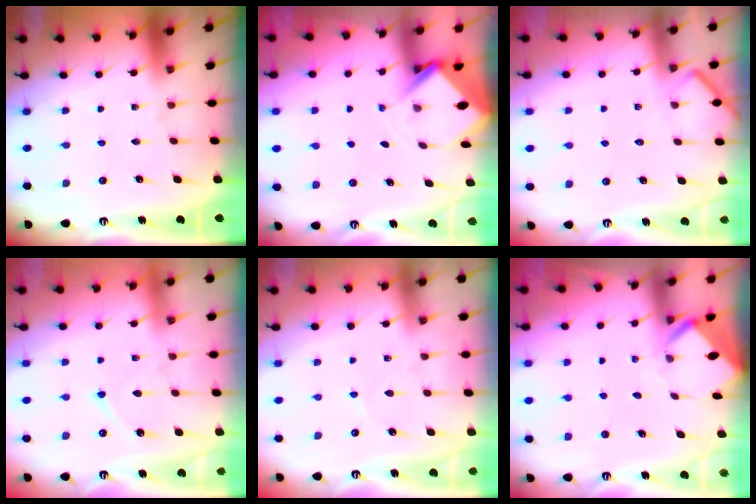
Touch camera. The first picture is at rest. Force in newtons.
{"total": 3.6, "press": 3.6, "slide": 0.2}
{"total": 4.1, "press": 4.1, "slide": 0.5}
{"total": 7.0, "press": 7.0, "slide": 0.7}
{"total": 3.0, "press": 3.0, "slide": 0.5}
{"total": 3.9, "press": 3.9, "slide": 0.3}